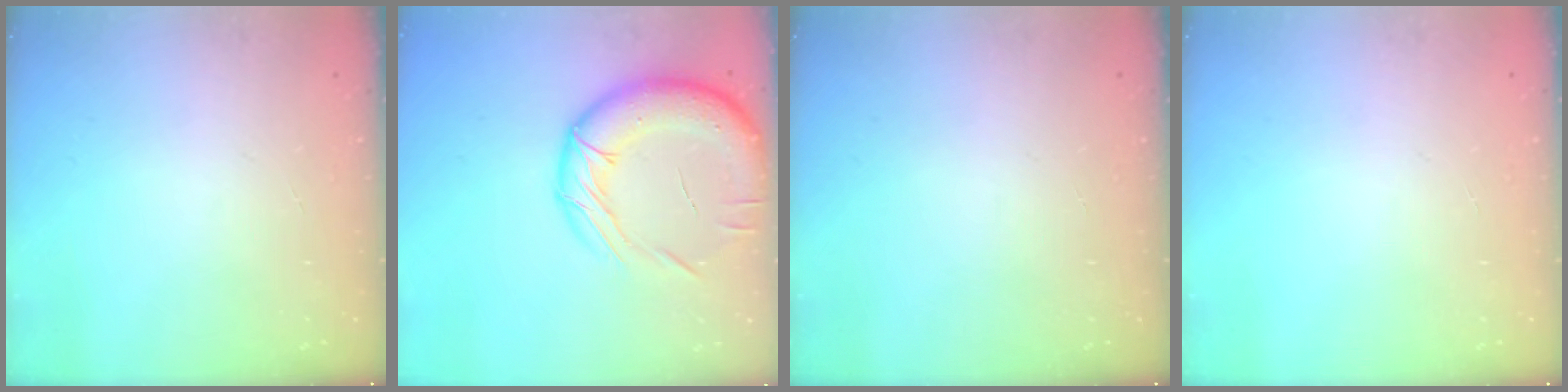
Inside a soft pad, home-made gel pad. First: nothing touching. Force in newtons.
{"total": 20.3, "press": 19.9, "slide": 4.2}
{"total": 0.0}
{"total": 0.0}